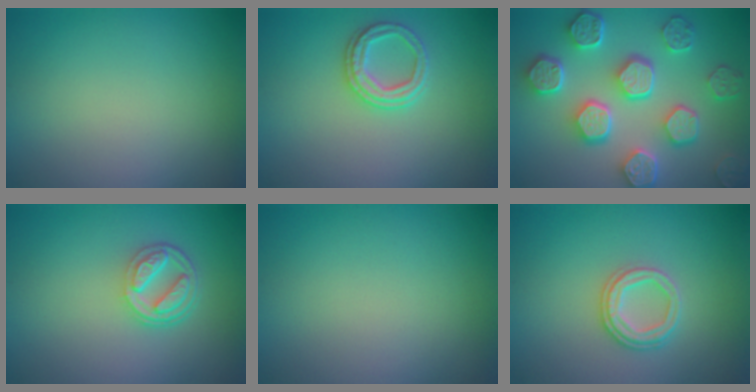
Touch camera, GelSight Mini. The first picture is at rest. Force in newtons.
{"total": 2.5, "press": 2.4, "slide": 0.6}
{"total": 8.1, "press": 6.5, "slide": 4.8}
{"total": 3.8, "press": 2.8, "slide": 2.5}
{"total": 0.0}
{"total": 2.4, "press": 2.3, "slide": 0.7}